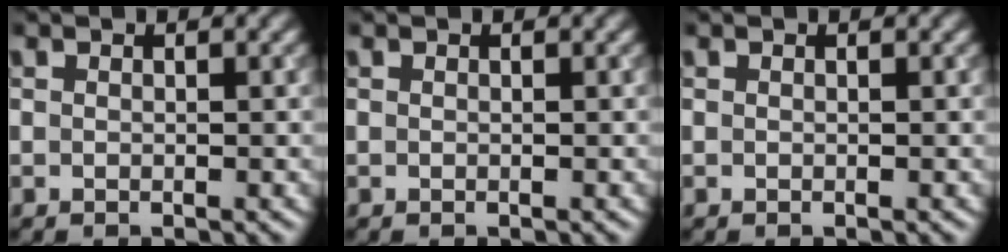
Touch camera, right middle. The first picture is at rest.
{"total": 0.0}
{"total": 0.0}